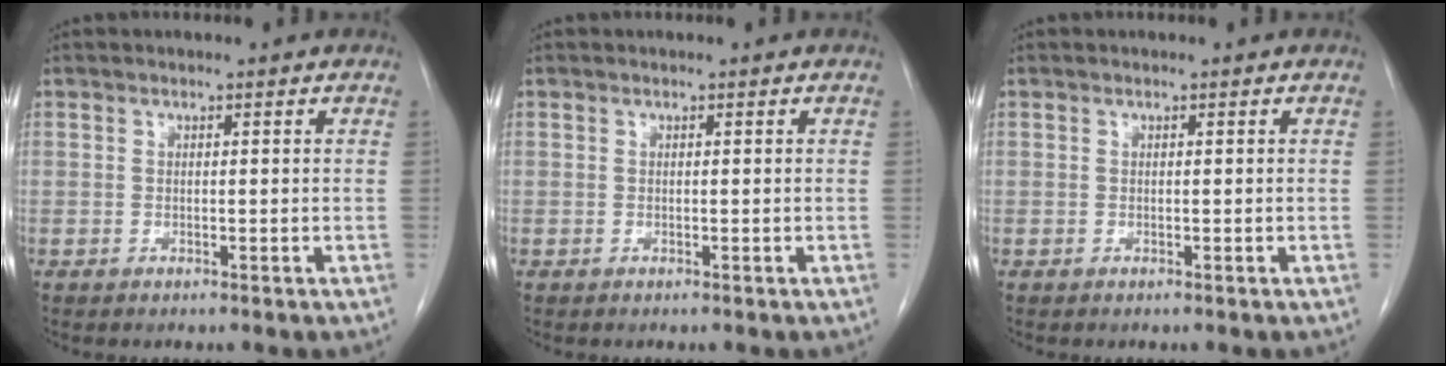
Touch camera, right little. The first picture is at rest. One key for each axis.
{"total": 0.0}
{"total": 0.0}